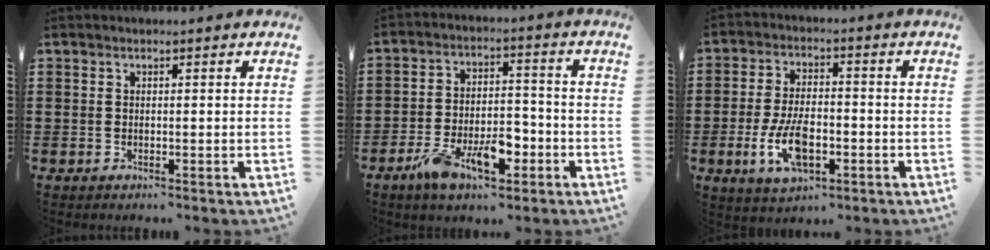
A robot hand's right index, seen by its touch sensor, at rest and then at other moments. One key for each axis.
{"total": 9.2, "fx": -4.4, "fy": 4.3, "fz": 6.8, "tx": -0.123, "ty": 0.006, "tz": -0.077}
{"total": 8.5, "fx": -2.8, "fy": 4.1, "fz": 6.9, "tx": -0.153, "ty": -0.004, "tz": -0.054}